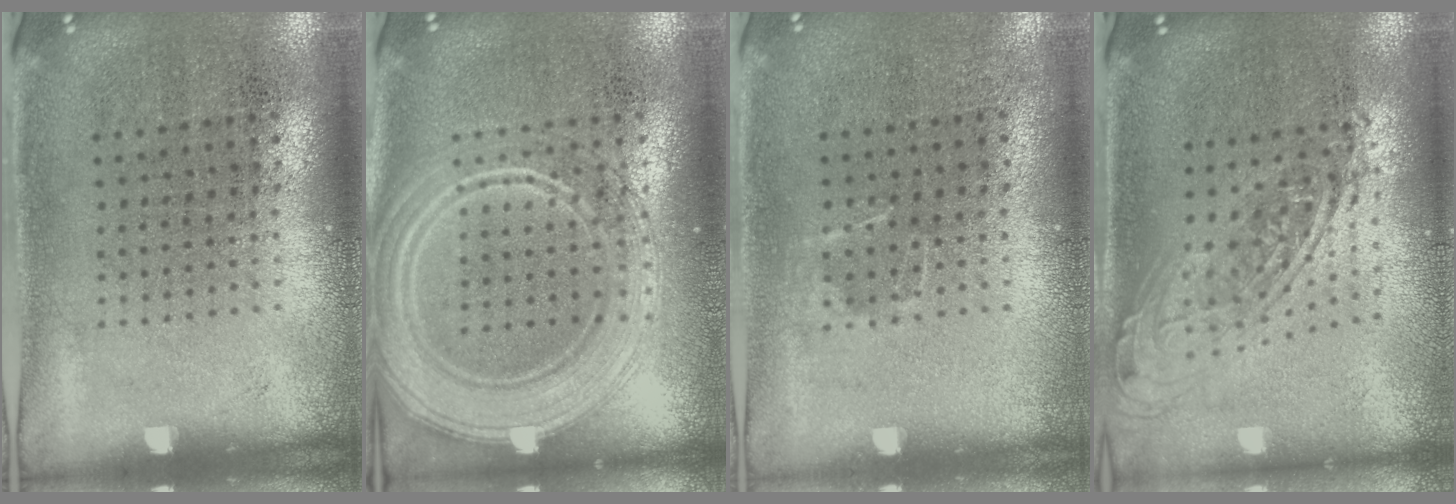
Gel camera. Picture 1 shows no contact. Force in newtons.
{"total": 3.8, "press": 3.7, "slide": 0.6}
{"total": 0.7, "press": 0.6, "slide": 0.3}
{"total": 1.9, "press": 1.4, "slide": 1.2}